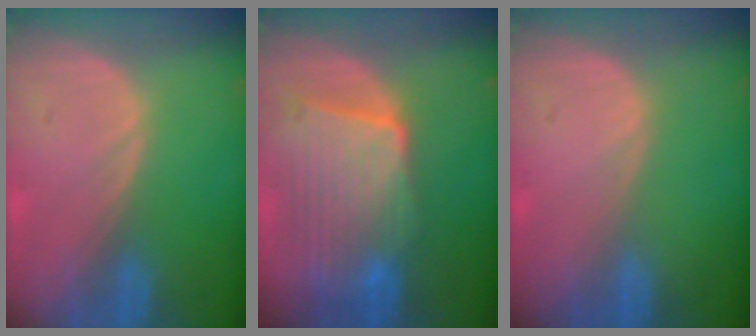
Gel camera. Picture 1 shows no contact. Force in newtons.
{"total": 9.8, "press": 8.8, "slide": 4.3}
{"total": 0.0}